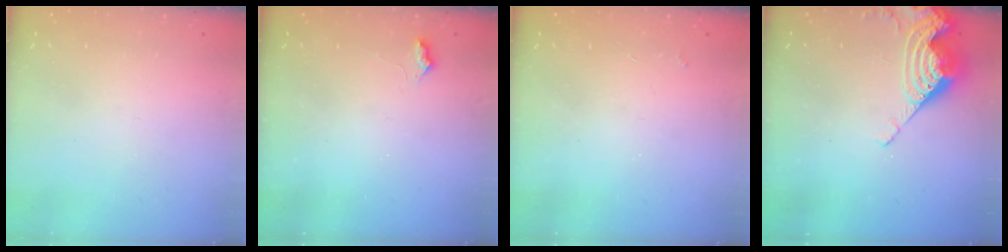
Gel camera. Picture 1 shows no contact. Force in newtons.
{"total": 2.8, "press": 2.7, "slide": 0.6}
{"total": 2.9, "press": 2.9, "slide": 0.5}
{"total": 9.6, "press": 9.6, "slide": 0.9}